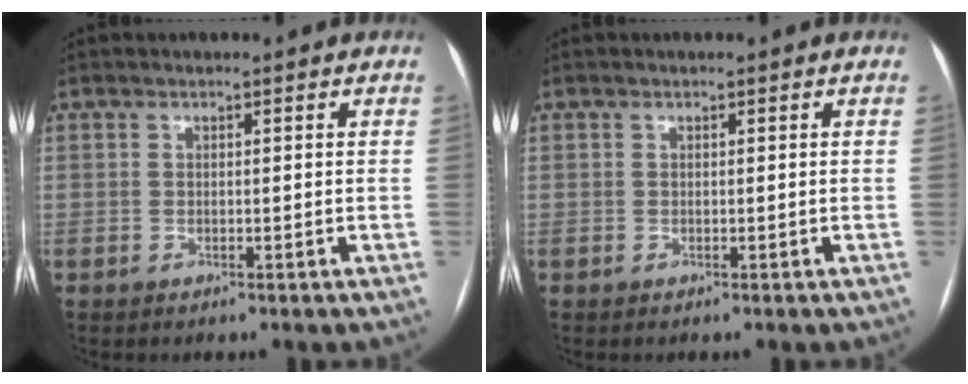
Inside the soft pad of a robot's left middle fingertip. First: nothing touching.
{"total": 0.0}